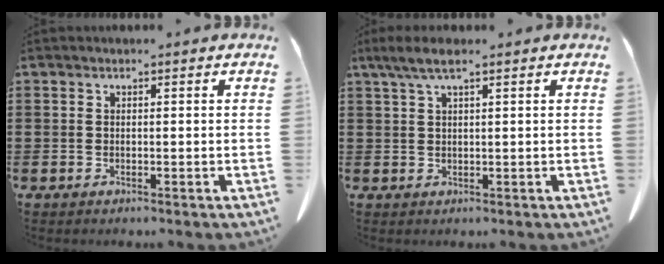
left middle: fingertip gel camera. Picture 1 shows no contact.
{"total": 3.4, "force": [1.9, 0.6, 2.8], "torque": [-0.056, 0.001, 0.035]}